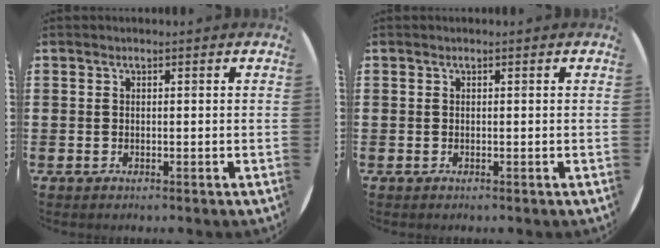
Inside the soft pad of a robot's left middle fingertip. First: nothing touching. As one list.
[{"total": 0.0}]